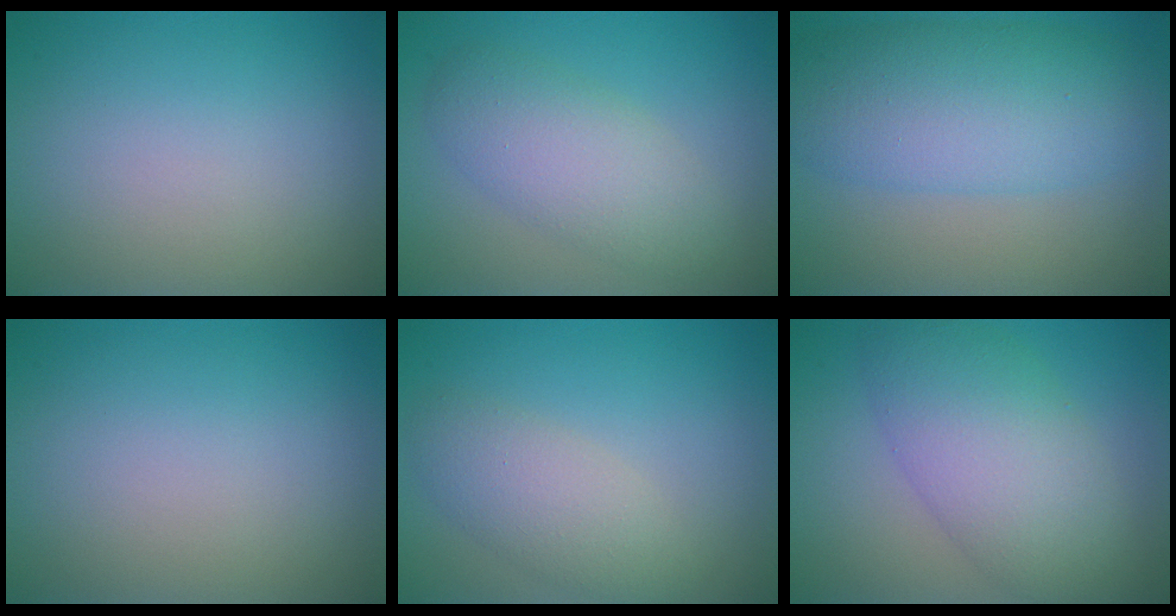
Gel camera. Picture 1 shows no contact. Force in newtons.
{"total": 4.7, "press": 4.7, "slide": 0.3}
{"total": 7.8, "press": 7.8, "slide": 0.3}
{"total": 0.0}
{"total": 3.4, "press": 3.4, "slide": 0.0}
{"total": 7.6, "press": 7.6, "slide": 0.2}